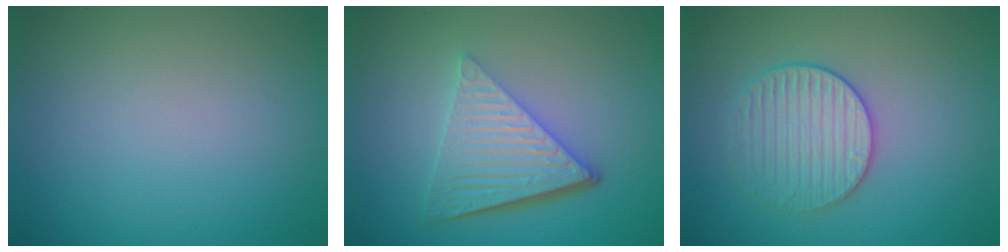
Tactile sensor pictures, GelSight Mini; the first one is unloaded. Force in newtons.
{"total": 6.6, "press": 4.4, "slide": 4.9}
{"total": 3.2, "press": 3.2, "slide": 0.3}